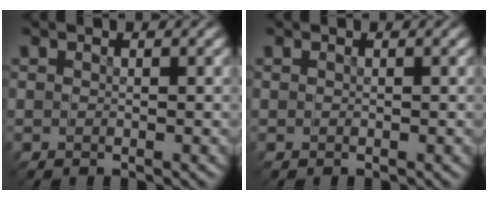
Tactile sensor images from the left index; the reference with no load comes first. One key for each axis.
{"total": 0.0}